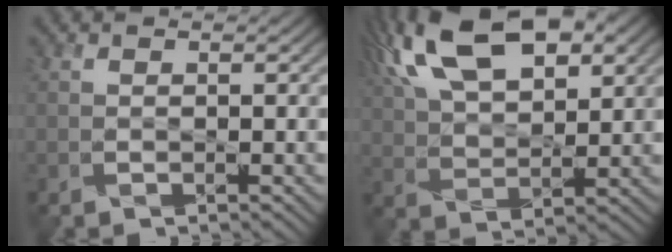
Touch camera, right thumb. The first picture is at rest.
{"total": 15.4, "force": [7.7, 7.2, 11.2], "torque": [-0.238, 0.023, 0.130]}